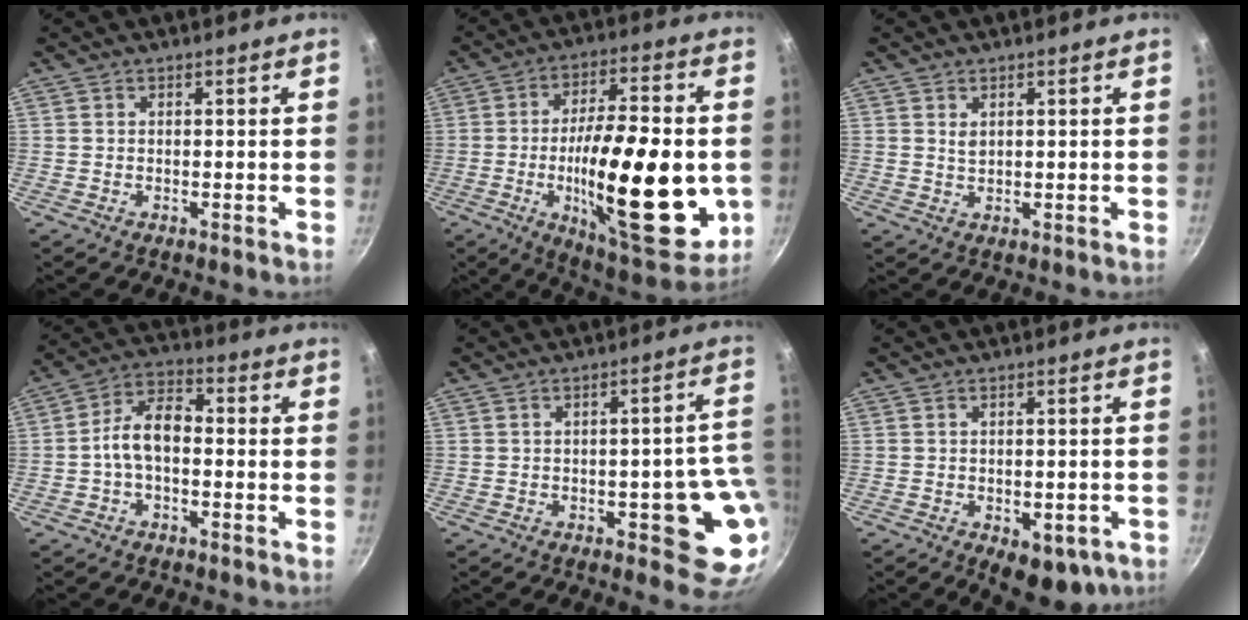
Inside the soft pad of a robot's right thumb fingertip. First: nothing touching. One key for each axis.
{"total": 28.1, "fx": -4.8, "fy": 9.8, "fz": 25.9, "tx": -0.373, "ty": -0.002, "tz": -0.070}
{"total": 1.5, "fx": 0.7, "fy": 0.9, "fz": 0.9, "tx": -0.014, "ty": -0.005, "tz": 0.015}
{"total": 8.2, "fx": -1.3, "fy": 4.8, "fz": 6.5, "tx": -0.104, "ty": 0.039, "tz": -0.035}
{"total": 11.8, "fx": -2.1, "fy": 4.8, "fz": 10.5, "tx": -0.060, "ty": 0.016, "tz": -0.022}
{"total": 8.8, "fx": -3.8, "fy": 4.6, "fz": 6.5, "tx": -0.052, "ty": 0.007, "tz": -0.036}